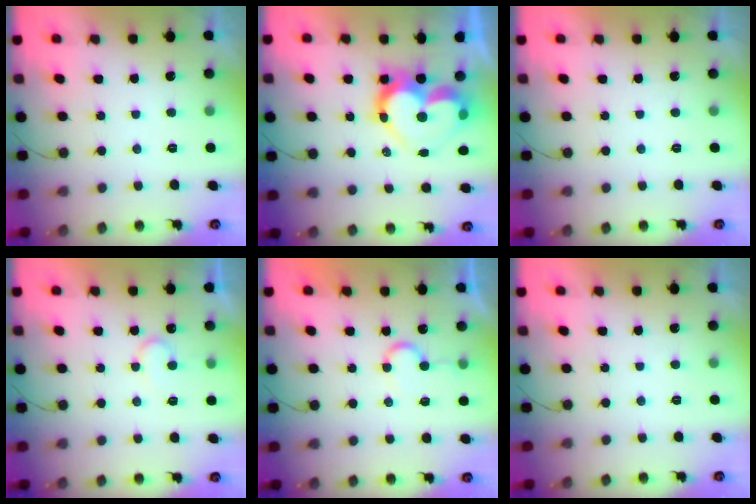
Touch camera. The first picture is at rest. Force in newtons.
{"total": 15.5, "press": 15.4, "slide": 1.5}
{"total": 1.7, "press": 1.7, "slide": 0.1}
{"total": 6.7, "press": 6.7, "slide": 0.5}
{"total": 7.7, "press": 7.7, "slide": 0.7}
{"total": 1.7, "press": 1.7, "slide": 0.0}